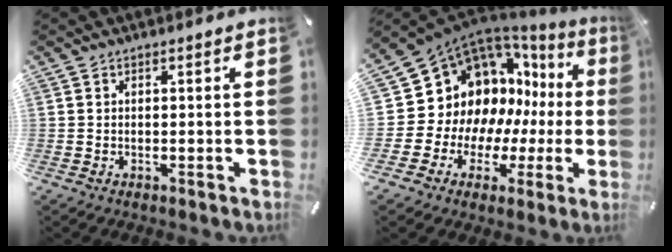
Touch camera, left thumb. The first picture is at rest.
{"total": 15.0, "force": [6.5, 12.2, 5.9], "torque": [-0.097, -0.085, 0.143]}